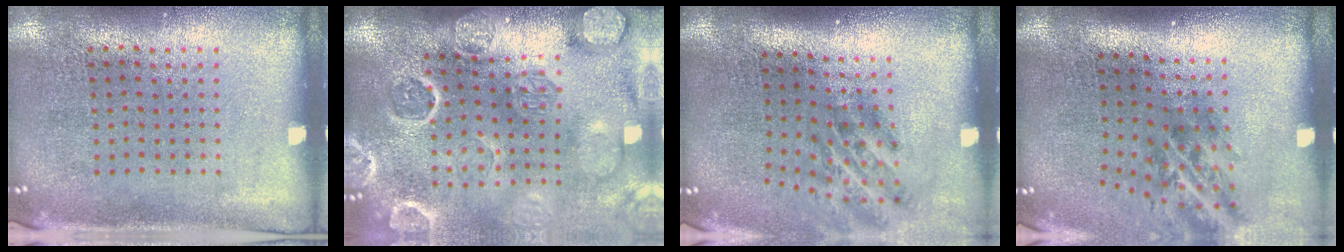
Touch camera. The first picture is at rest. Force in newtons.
{"total": 4.2, "press": 3.5, "slide": 2.4}
{"total": 1.9, "press": 1.2, "slide": 1.5}
{"total": 1.9, "press": 1.1, "slide": 1.5}